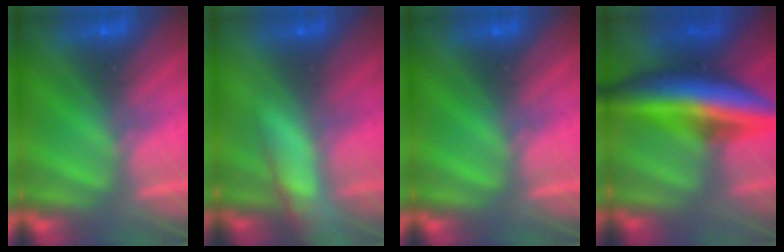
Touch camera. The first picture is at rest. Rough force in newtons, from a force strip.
{"total": 9.4}
{"total": 0.0}
{"total": 9.7}